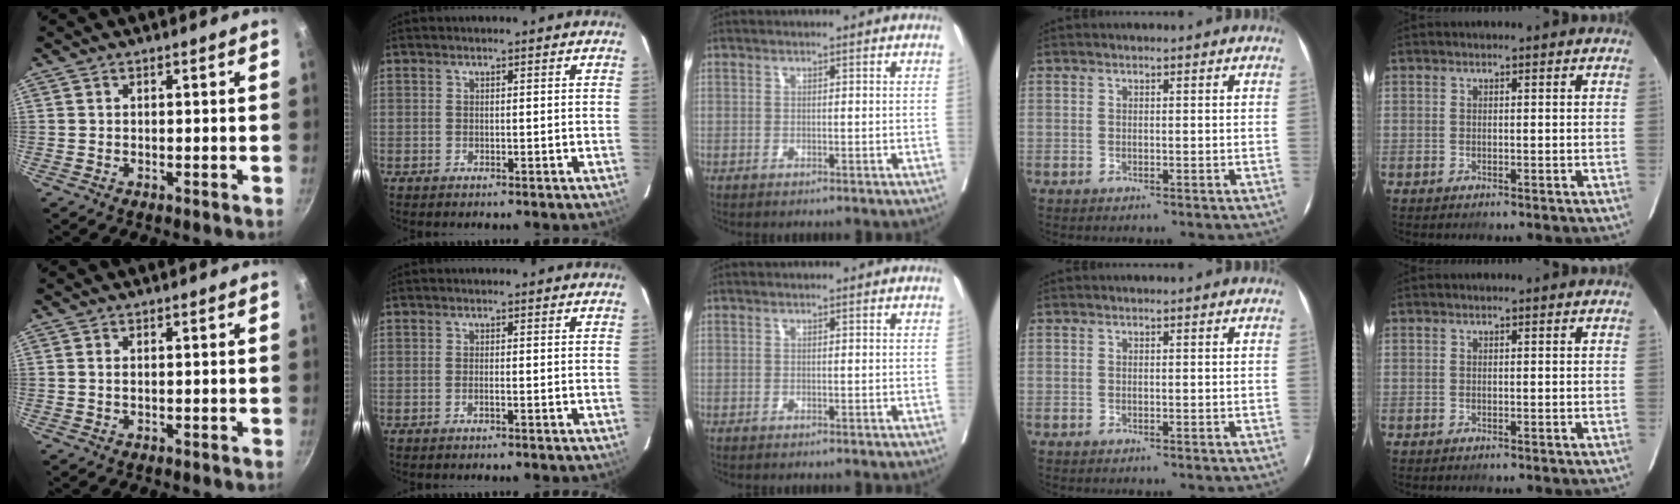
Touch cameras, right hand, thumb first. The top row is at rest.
{"thumb": {"total": 0.7, "force": [0.1, 0.4, 0.6], "torque": [-0.014, 0.000, 0.003]}, "index": {"total": 0.8, "force": [-0.3, 0.0, 0.7], "torque": [-0.017, 0.000, -0.006]}}